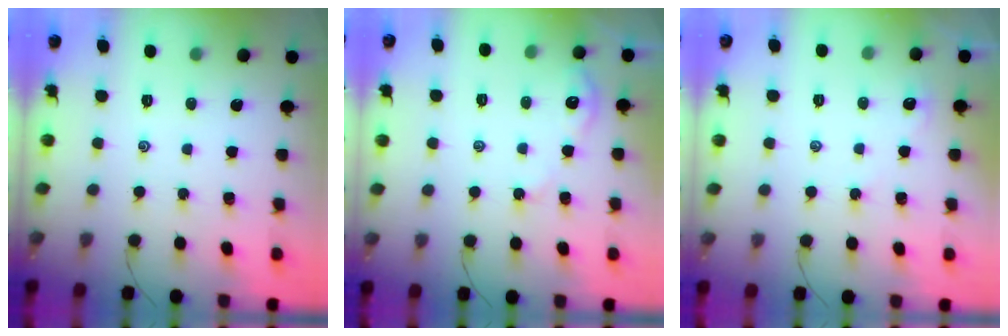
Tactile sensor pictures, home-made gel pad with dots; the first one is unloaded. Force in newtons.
{"total": 3.3, "press": 3.2, "slide": 0.3}
{"total": 2.0, "press": 2.0, "slide": 0.3}